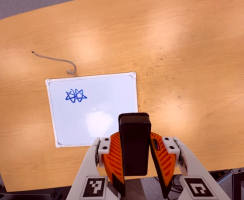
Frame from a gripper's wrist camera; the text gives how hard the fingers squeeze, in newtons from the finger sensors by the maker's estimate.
{"total": 6.6, "left": 5.8, "right": 7.3}